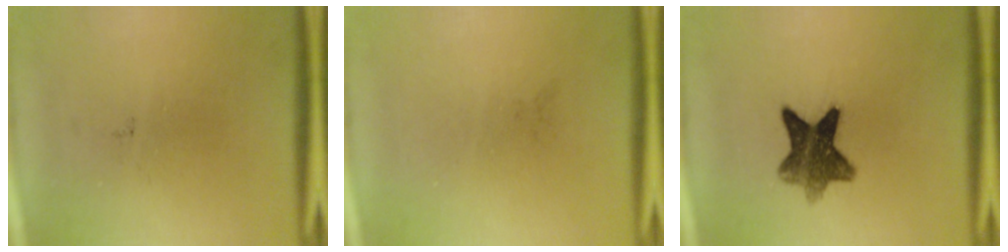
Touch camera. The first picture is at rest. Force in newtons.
{"total": 0.0}
{"total": 8.5}